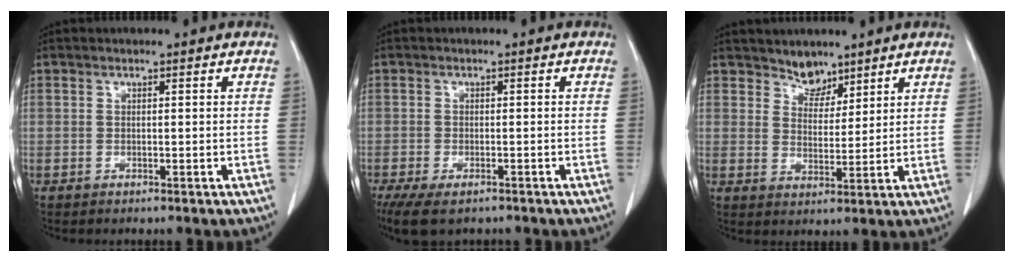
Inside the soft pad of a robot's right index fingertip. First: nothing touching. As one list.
[{"total": 7.6, "force": [-5.5, 3.0, 4.3], "torque": [-0.075, -0.014, -0.084]}, {"total": 4.0, "force": [3.4, 2.0, 0.6], "torque": [-0.006, -0.002, 0.062]}]